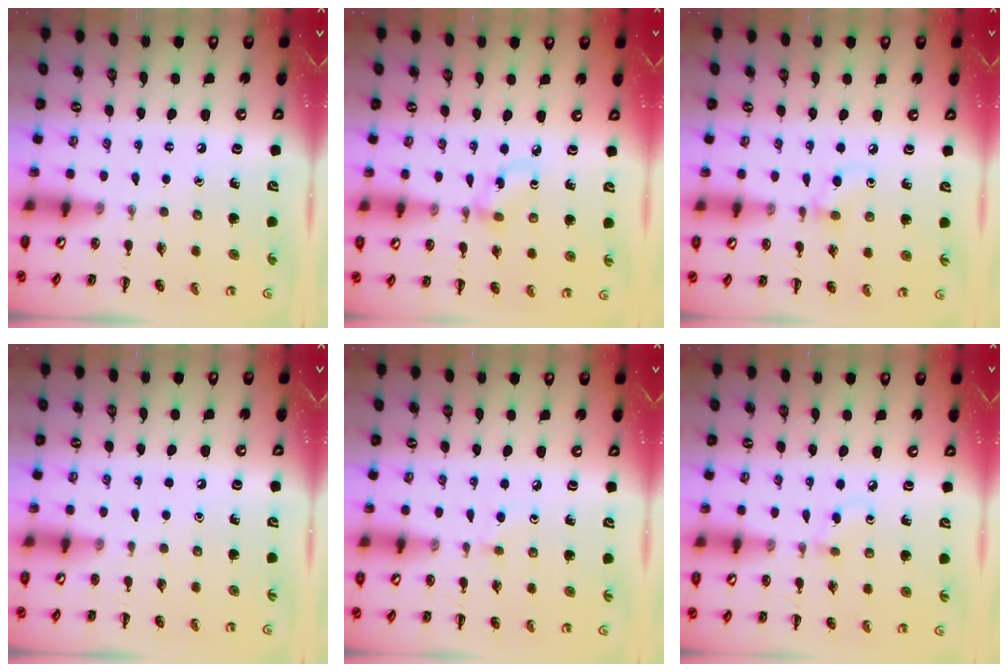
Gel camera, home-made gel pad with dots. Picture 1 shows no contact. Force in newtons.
{"total": 2.8, "press": 2.8, "slide": 0.7}
{"total": 5.0, "press": 4.7, "slide": 1.7}
{"total": 0.0}
{"total": 2.7, "press": 2.5, "slide": 1.2}
{"total": 3.0, "press": 2.7, "slide": 1.3}